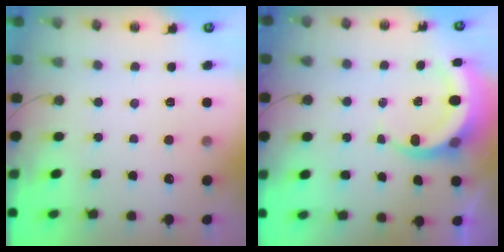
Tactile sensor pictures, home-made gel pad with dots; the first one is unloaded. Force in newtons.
{"total": 6.4, "press": 6.3, "slide": 0.8}